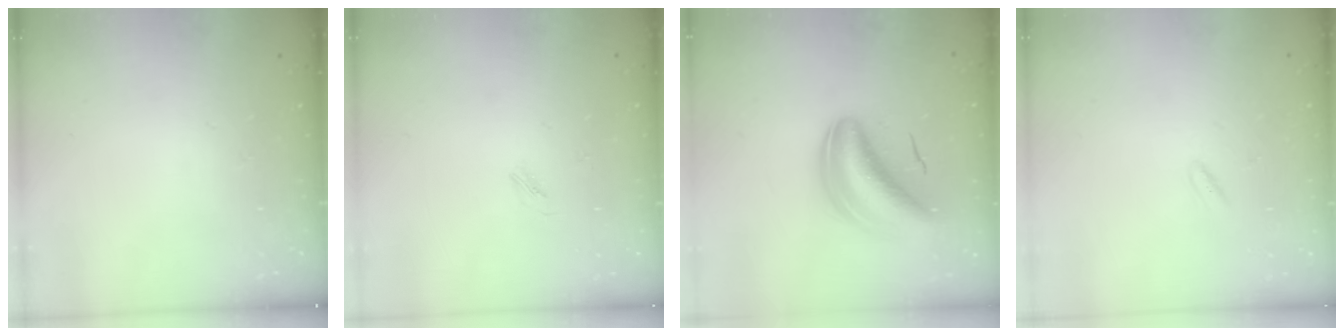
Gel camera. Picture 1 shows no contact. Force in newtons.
{"total": 1.7, "press": 1.7, "slide": 0.2}
{"total": 10.1, "press": 9.6, "slide": 3.1}
{"total": 2.0, "press": 1.7, "slide": 0.9}